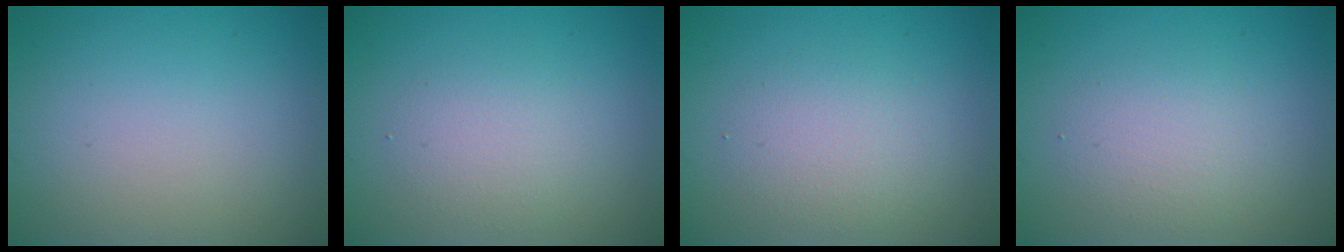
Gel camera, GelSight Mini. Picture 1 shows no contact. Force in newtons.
{"total": 2.2, "press": 2.2, "slide": 0.2}
{"total": 2.8, "press": 2.8, "slide": 0.2}
{"total": 2.6, "press": 2.6, "slide": 0.2}